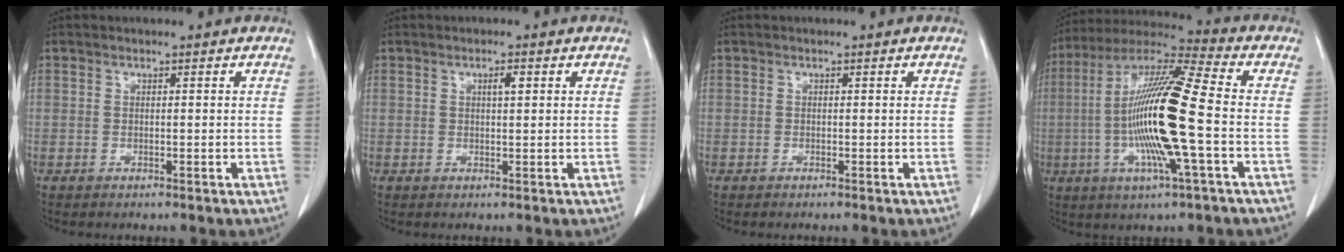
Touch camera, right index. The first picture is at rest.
{"total": 1.5, "force": [0.6, 0.4, 1.3], "torque": [-0.021, 0.001, 0.008]}
{"total": 0.0}
{"total": 18.1, "force": [-2.8, 0.6, 17.9], "torque": [-0.357, -0.004, -0.062]}